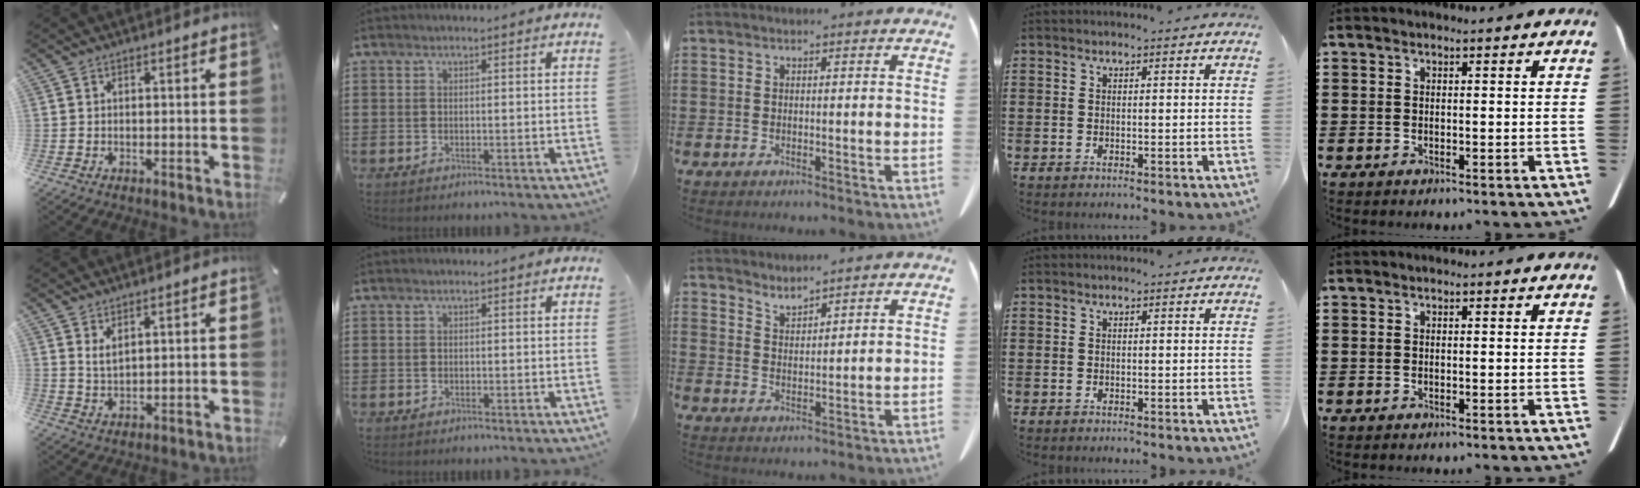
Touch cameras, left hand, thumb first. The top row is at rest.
{"thumb": {"total": 3.1, "force": [2.2, 1.1, 1.8], "torque": [-0.040, -0.005, 0.040]}, "middle": {"total": 2.9, "force": [2.9, -0.1, -0.2], "torque": [-0.005, -0.011, 0.055]}}